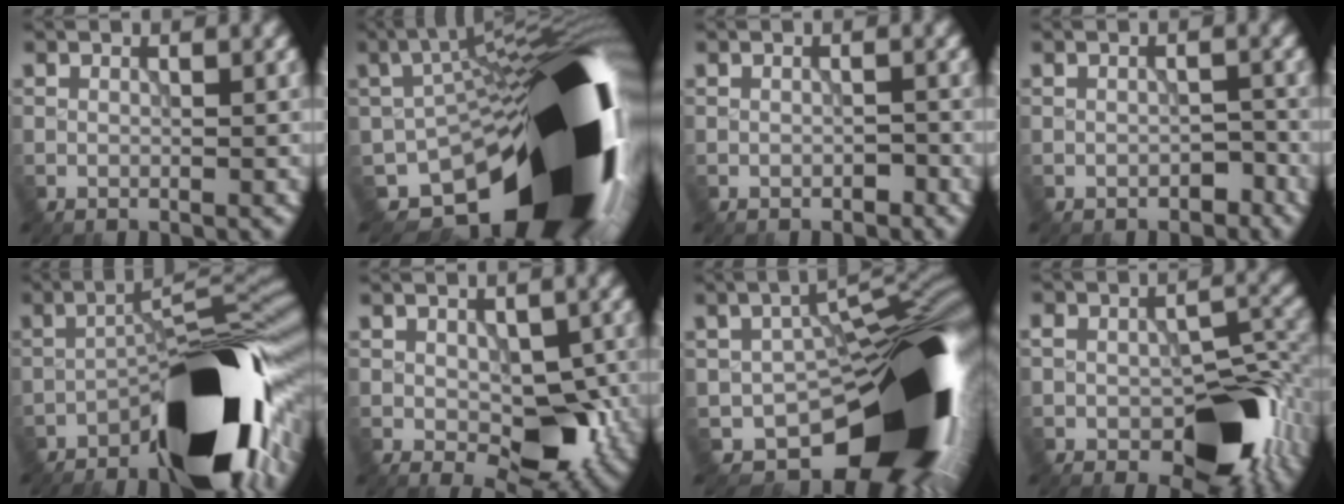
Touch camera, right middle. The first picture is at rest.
{"total": 22.8, "force": [-9.9, 8.8, 18.6], "torque": [-0.239, -0.032, -0.150]}
{"total": 0.8, "force": [-0.6, 0.3, 0.3], "torque": [-0.005, -0.003, -0.010]}
{"total": 1.5, "force": [-1.1, 0.8, 0.7], "torque": [-0.012, -0.001, -0.013]}
{"total": 19.7, "force": [-10.0, 6.8, 15.5], "torque": [-0.203, -0.002, -0.174]}
{"total": 6.5, "force": [-1.4, 3.6, 5.2], "torque": [-0.079, -0.014, -0.016]}
{"total": 18.7, "force": [-8.1, 9.1, 14.2], "torque": [-0.148, -0.016, -0.118]}
{"total": 10.9, "force": [-4.3, 6.3, 7.8], "torque": [-0.117, -0.015, -0.059]}